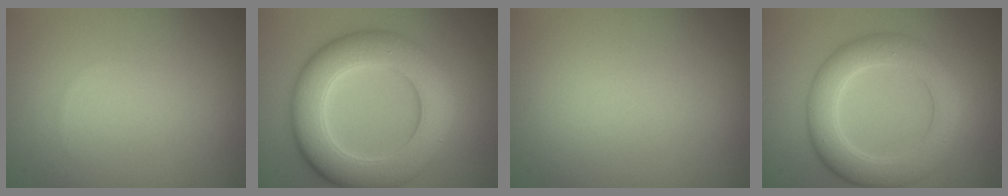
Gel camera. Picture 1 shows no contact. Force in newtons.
{"total": 9.3, "press": 9.3, "slide": 0.3}
{"total": 0.0}
{"total": 6.1, "press": 6.1, "slide": 0.3}